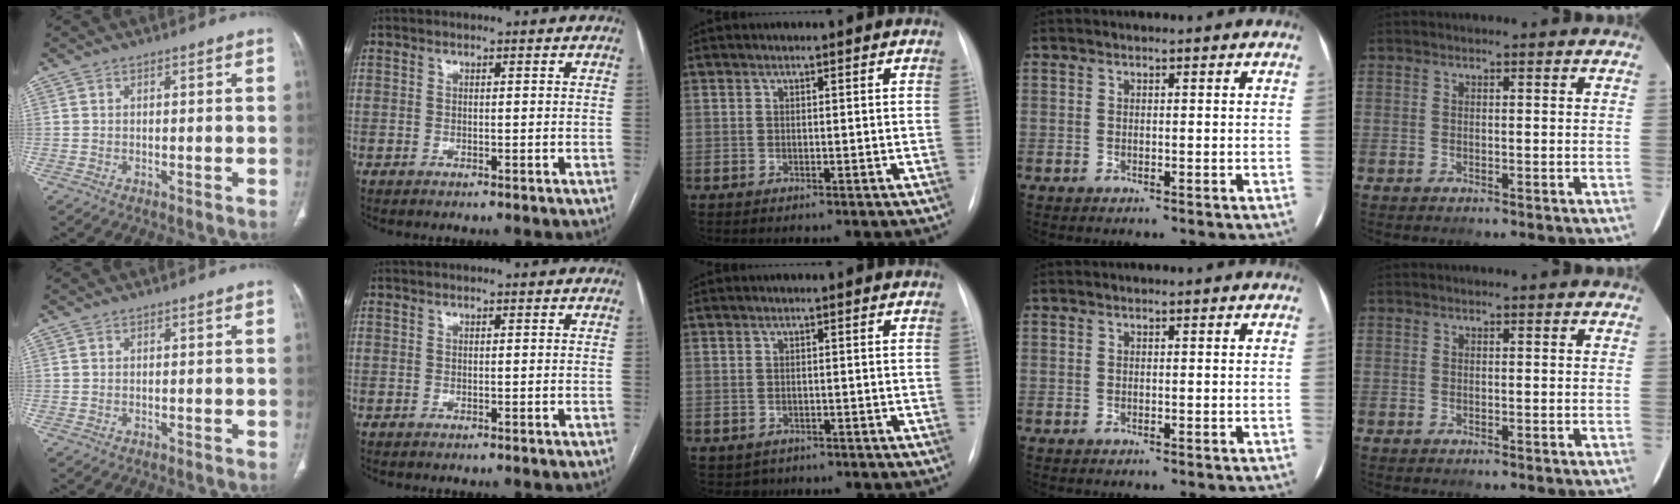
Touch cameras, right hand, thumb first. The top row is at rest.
{"middle": {"total": 1.9, "force": [-1.1, 1.5, 0.1], "torque": [-0.004, 0.004, -0.012]}}